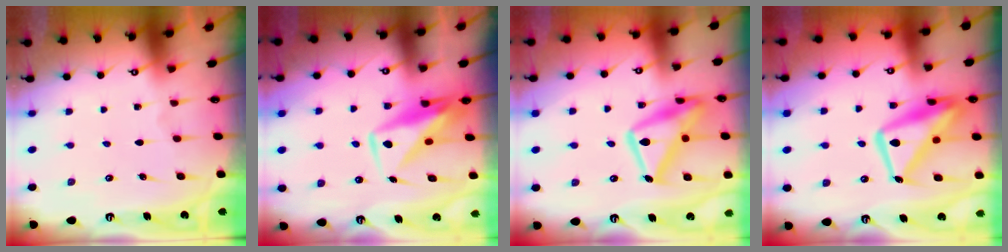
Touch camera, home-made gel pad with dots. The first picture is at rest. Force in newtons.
{"total": 10.2, "press": 10.2, "slide": 0.8}
{"total": 19.0, "press": 19.0, "slide": 1.3}
{"total": 17.2, "press": 17.1, "slide": 1.6}